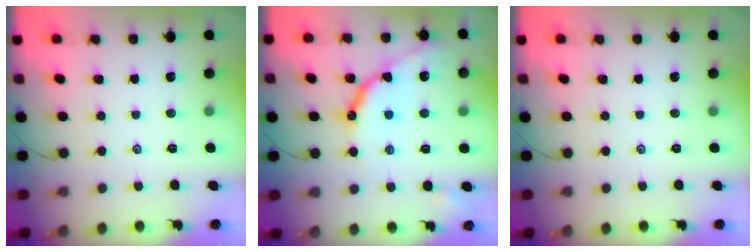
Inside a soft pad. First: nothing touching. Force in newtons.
{"total": 11.2, "press": 11.2, "slide": 1.0}
{"total": 0.0}